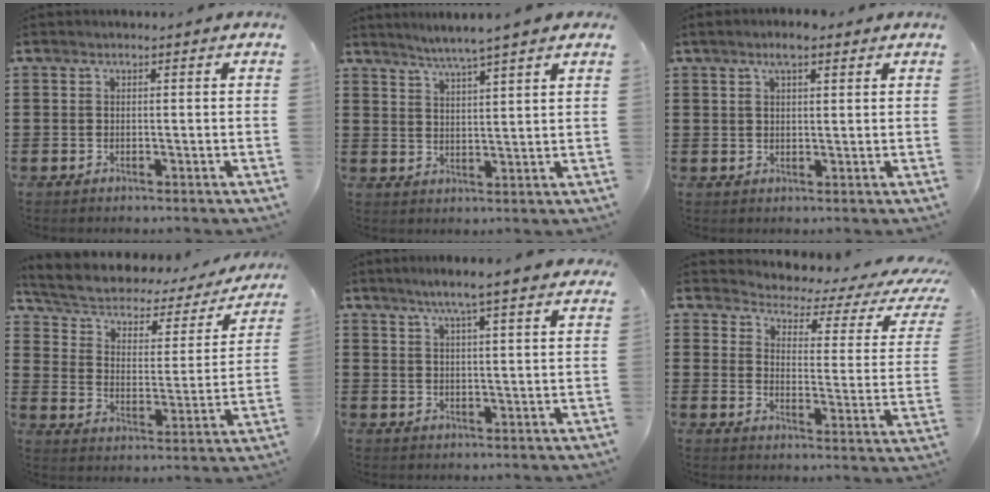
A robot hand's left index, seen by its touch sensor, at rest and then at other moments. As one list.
[{"total": 3.4, "force": [3.0, -1.1, 1.1], "torque": [-0.032, -0.017, 0.050]}, {"total": 3.7, "force": [2.1, 1.0, 2.8], "torque": [-0.051, 0.002, 0.034]}, {"total": 3.9, "force": [2.1, 2.3, 2.3], "torque": [-0.059, -0.021, 0.027]}, {"total": 5.0, "force": [3.9, -0.4, 3.1], "torque": [-0.071, -0.009, 0.067]}, {"total": 2.7, "force": [2.1, 0.8, 1.5], "torque": [-0.040, -0.030, 0.025]}]